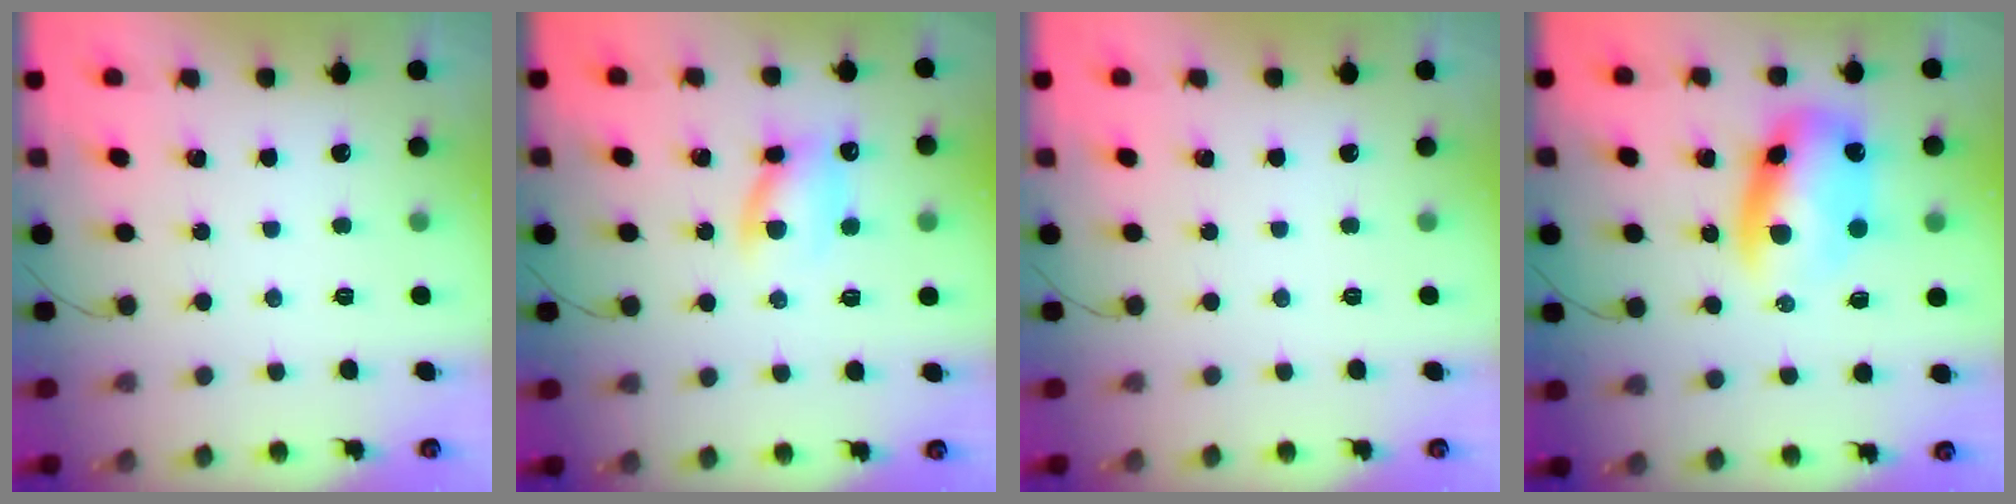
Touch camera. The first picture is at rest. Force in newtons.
{"total": 8.3, "press": 8.1, "slide": 1.9}
{"total": 0.0}
{"total": 10.8, "press": 10.5, "slide": 2.5}